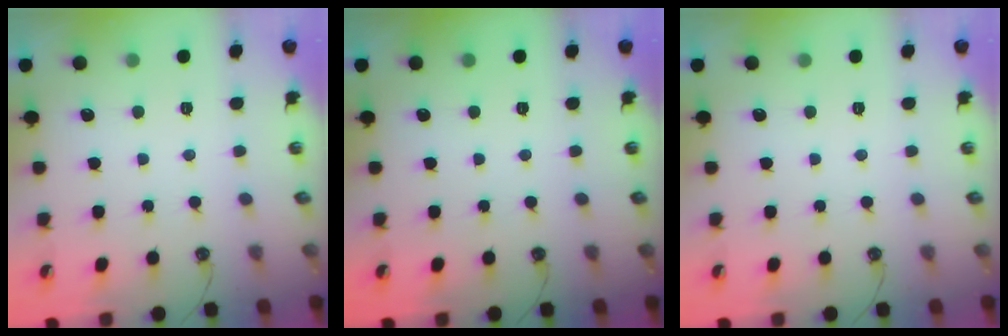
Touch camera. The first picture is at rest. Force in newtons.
{"total": 0.0}
{"total": 0.0}